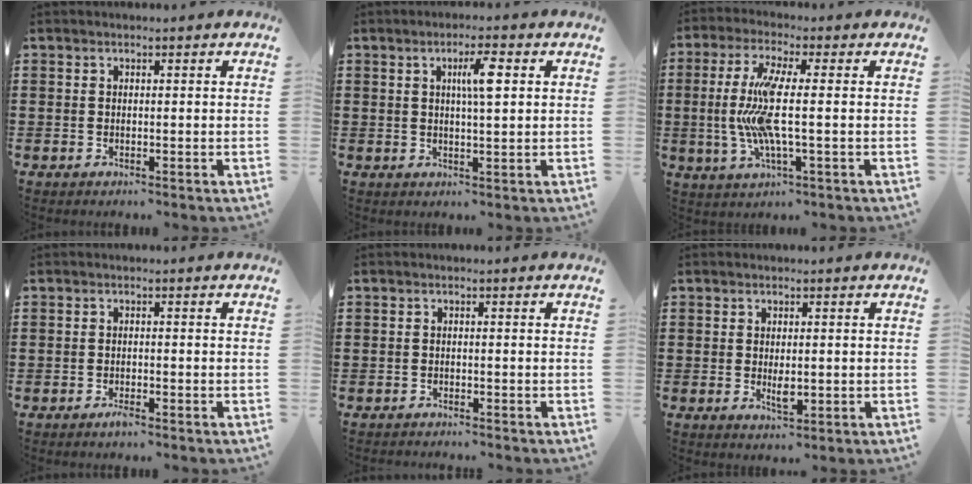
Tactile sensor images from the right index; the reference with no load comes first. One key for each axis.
{"total": 4.5, "fx": 1.2, "fy": 0.9, "fz": 4.3, "tx": -0.070, "ty": 0.004, "tz": 0.013}
{"total": 9.2, "fx": -0.4, "fy": 1.4, "fz": 9.1, "tx": -0.212, "ty": -0.023, "tz": -0.021}
{"total": 1.3, "fx": -1.0, "fy": 0.3, "fz": 0.8, "tx": -0.019, "ty": -0.005, "tz": -0.017}
{"total": 0.9, "fx": -0.9, "fy": 0.1, "fz": -0.1, "tx": -0.001, "ty": 0.003, "tz": -0.021}
{"total": 2.3, "fx": 0.0, "fy": 0.9, "fz": 2.1, "tx": -0.041, "ty": 0.000, "tz": 0.001}